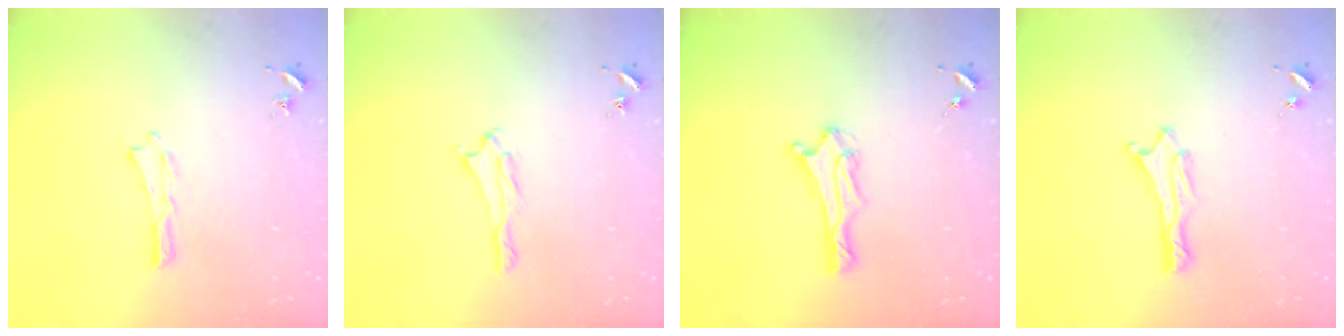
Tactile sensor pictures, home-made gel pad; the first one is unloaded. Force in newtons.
{"total": 1.6, "press": 1.6, "slide": 0.1}
{"total": 2.9, "press": 2.8, "slide": 0.7}
{"total": 1.1, "press": 1.1, "slide": 0.1}